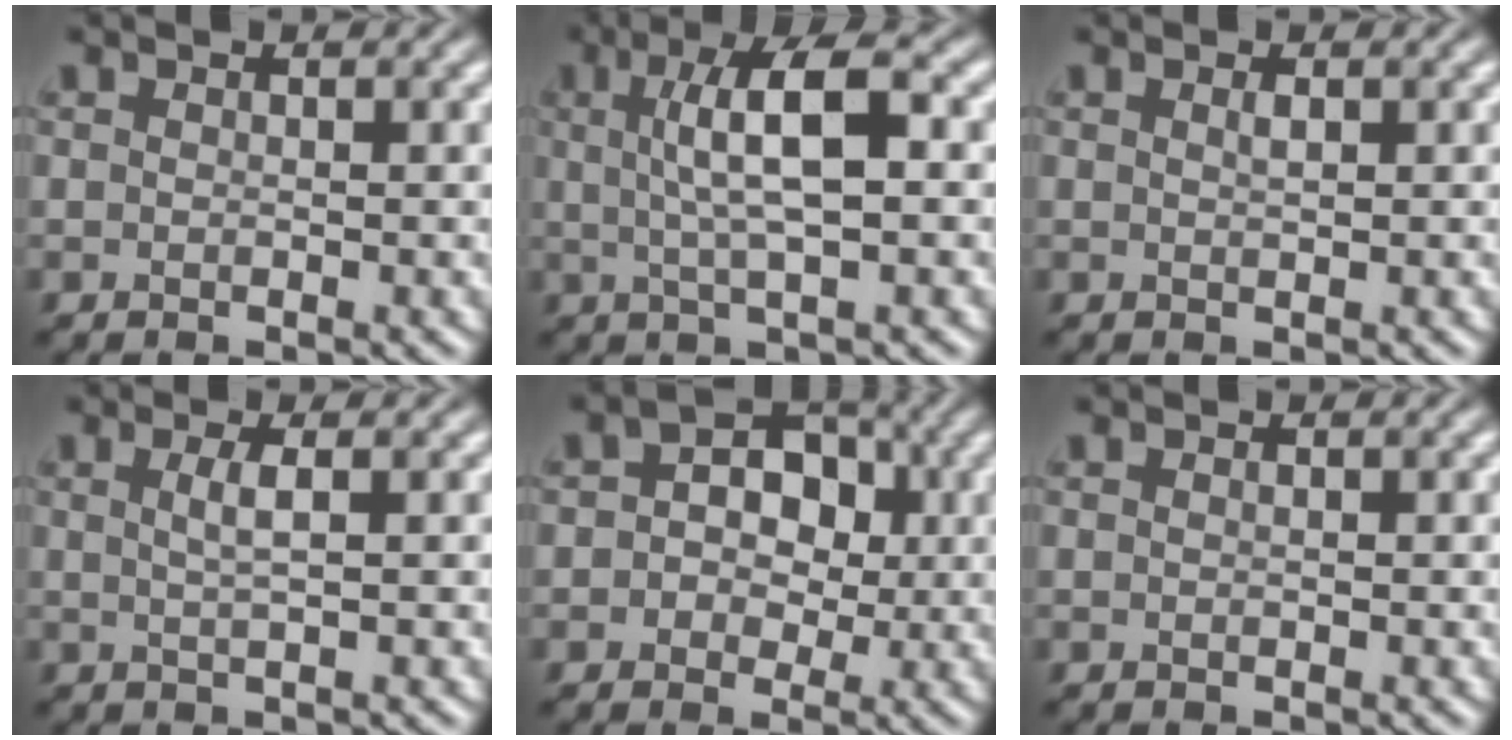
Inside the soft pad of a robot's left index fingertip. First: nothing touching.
{"total": 6.4, "force": [1.2, 1.7, 6.0], "torque": [-0.099, 0.012, 0.018]}
{"total": 0.7, "force": [0.3, 0.2, 0.6], "torque": [-0.011, 0.002, 0.005]}
{"total": 1.9, "force": [0.4, 0.5, 1.7], "torque": [-0.031, 0.001, 0.004]}
{"total": 5.5, "force": [0.6, 4.1, 3.6], "torque": [-0.034, 0.009, -0.014]}
{"total": 0.0}